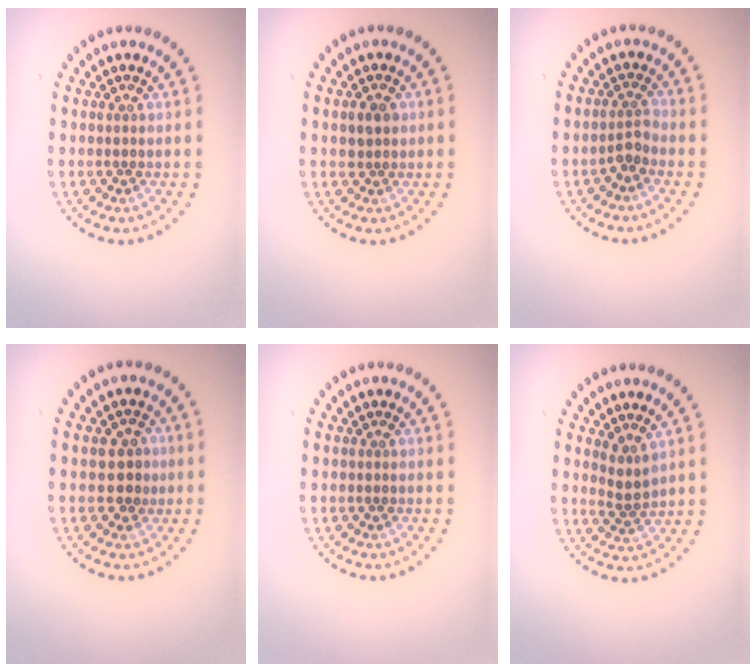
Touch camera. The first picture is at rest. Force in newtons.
{"total": 1.7, "press": 1.6, "slide": 0.6}
{"total": 1.4, "press": 1.0, "slide": 1.0}
{"total": 2.5, "press": 2.4, "slide": 0.6}
{"total": 0.0}
{"total": 1.7, "press": 1.1, "slide": 1.3}